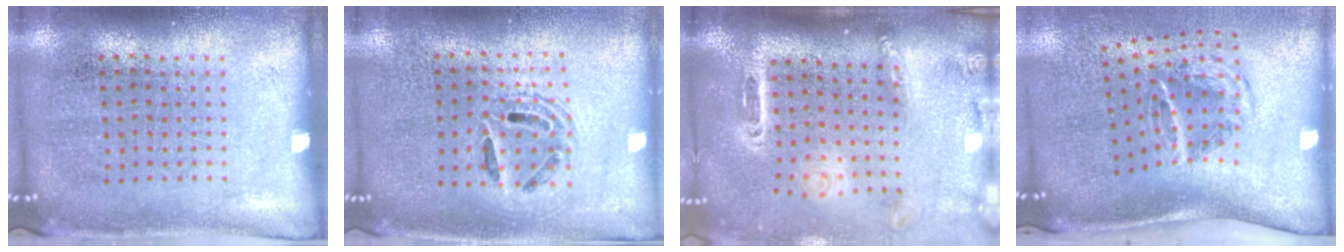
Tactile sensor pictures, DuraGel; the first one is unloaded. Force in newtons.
{"total": 1.4, "press": 1.2, "slide": 0.6}
{"total": 2.7, "press": 1.9, "slide": 1.8}
{"total": 2.1, "press": 1.2, "slide": 1.7}